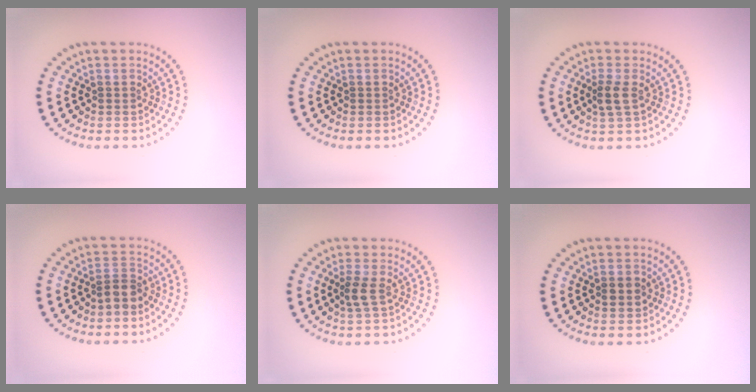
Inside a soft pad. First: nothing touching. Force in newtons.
{"total": 0.0}
{"total": 1.6, "press": 1.4, "slide": 0.7}
{"total": 1.8, "press": 1.4, "slide": 1.2}
{"total": 1.7, "press": 1.4, "slide": 1.0}
{"total": 1.3, "press": 1.3, "slide": 0.1}